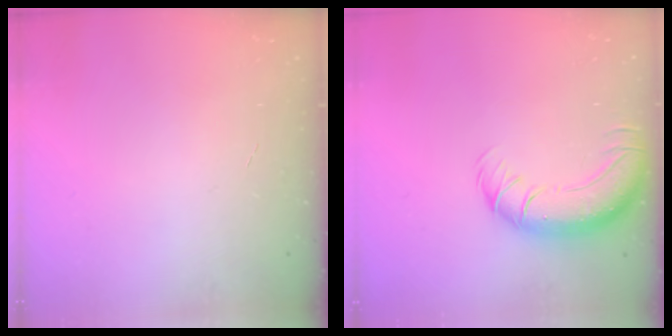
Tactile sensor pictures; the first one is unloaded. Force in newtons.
{"total": 12.0, "press": 11.7, "slide": 2.8}